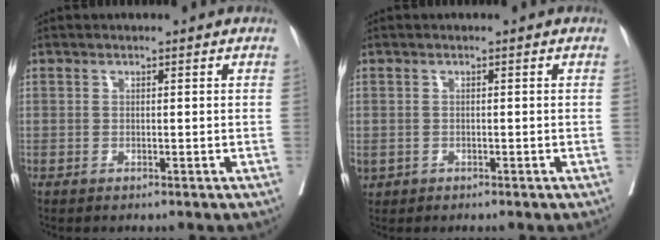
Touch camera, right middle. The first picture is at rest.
{"total": 1.4, "force": [-0.4, 1.2, 0.5], "torque": [-0.014, 0.002, 0.001]}